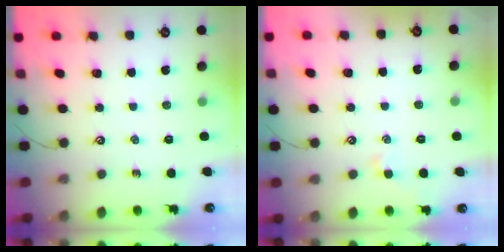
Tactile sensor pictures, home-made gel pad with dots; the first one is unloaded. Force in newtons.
{"total": 0.0}